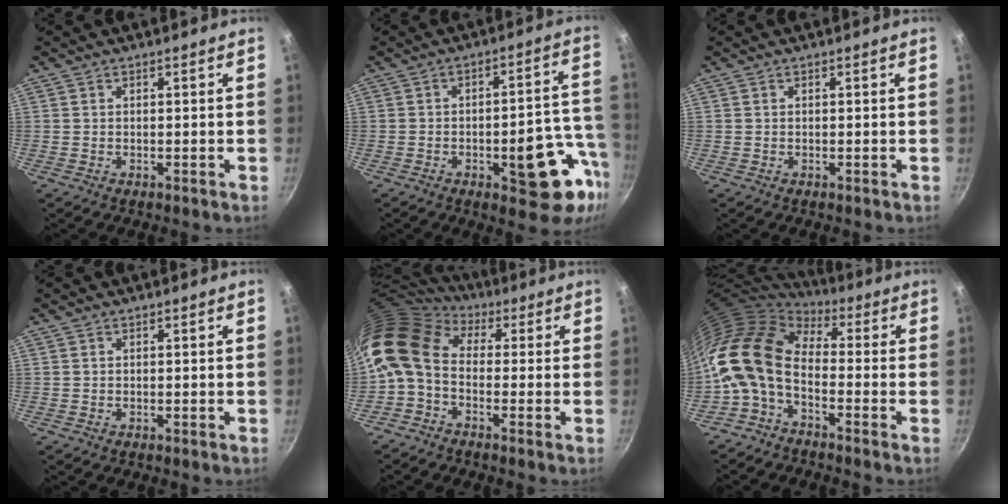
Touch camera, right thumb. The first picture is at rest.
{"total": 15.9, "force": [-5.5, 6.6, 13.4], "torque": [-0.110, 0.040, -0.070]}
{"total": 0.0}
{"total": 0.0}
{"total": 12.5, "force": [0.9, 8.6, 8.9], "torque": [-0.166, 0.023, -0.008]}
{"total": 13.5, "force": [-1.8, 8.3, 10.5], "torque": [-0.192, 0.026, -0.053]}